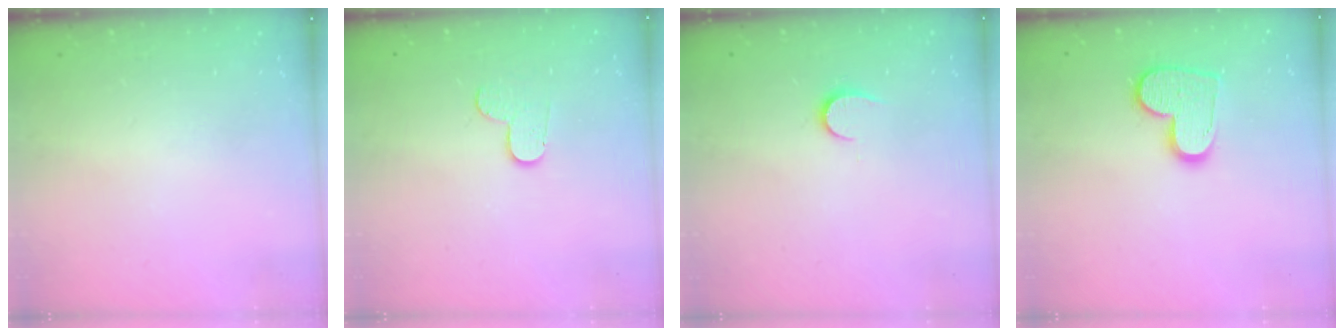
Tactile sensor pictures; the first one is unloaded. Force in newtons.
{"total": 3.3, "press": 3.3, "slide": 0.3}
{"total": 6.7, "press": 6.7, "slide": 0.6}
{"total": 13.0, "press": 13.0, "slide": 1.0}